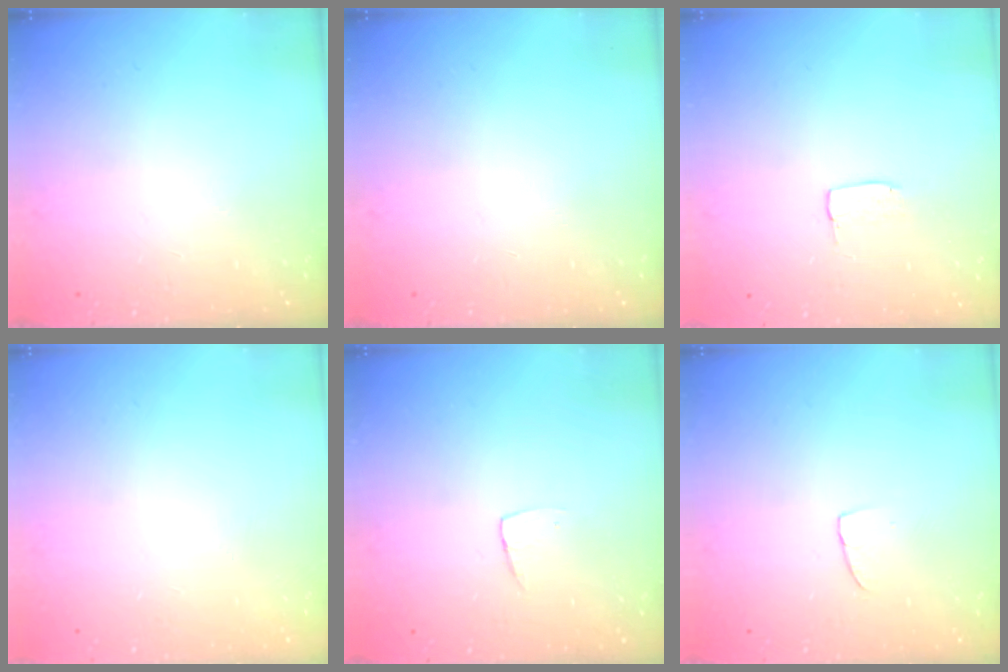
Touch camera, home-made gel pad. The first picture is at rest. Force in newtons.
{"total": 0.0}
{"total": 2.9, "press": 2.9, "slide": 0.2}
{"total": 0.0}
{"total": 3.7, "press": 3.7, "slide": 0.2}
{"total": 3.7, "press": 3.7, "slide": 0.2}